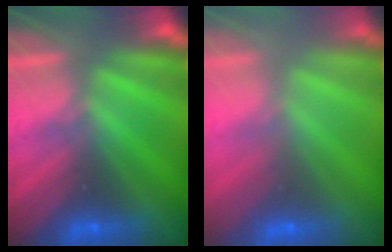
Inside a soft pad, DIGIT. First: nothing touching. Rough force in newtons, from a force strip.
{"total": 2.9}